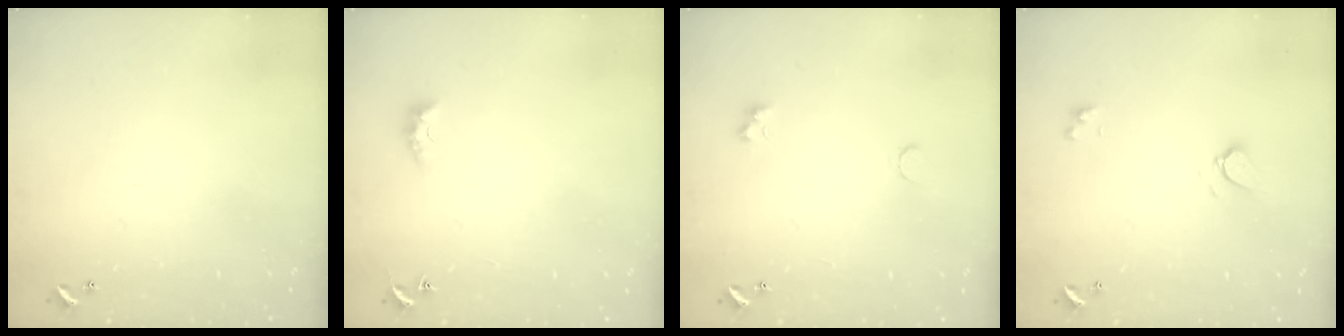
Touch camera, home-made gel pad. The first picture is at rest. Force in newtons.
{"total": 2.2, "press": 2.1, "slide": 0.6}
{"total": 1.4, "press": 1.3, "slide": 0.5}
{"total": 1.7, "press": 1.6, "slide": 0.3}